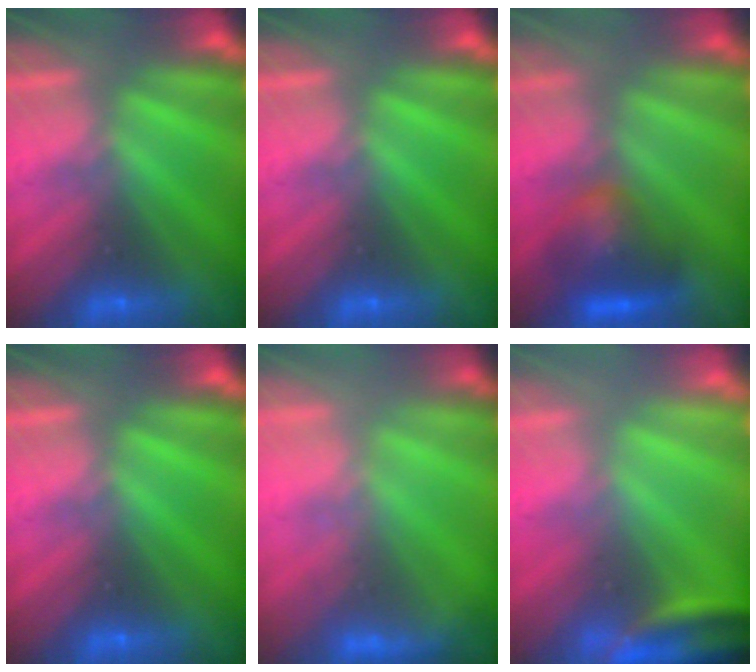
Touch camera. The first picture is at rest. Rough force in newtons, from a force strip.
{"total": 0.0}
{"total": 6.0}
{"total": 0.0}
{"total": 2.7}
{"total": 3.6}